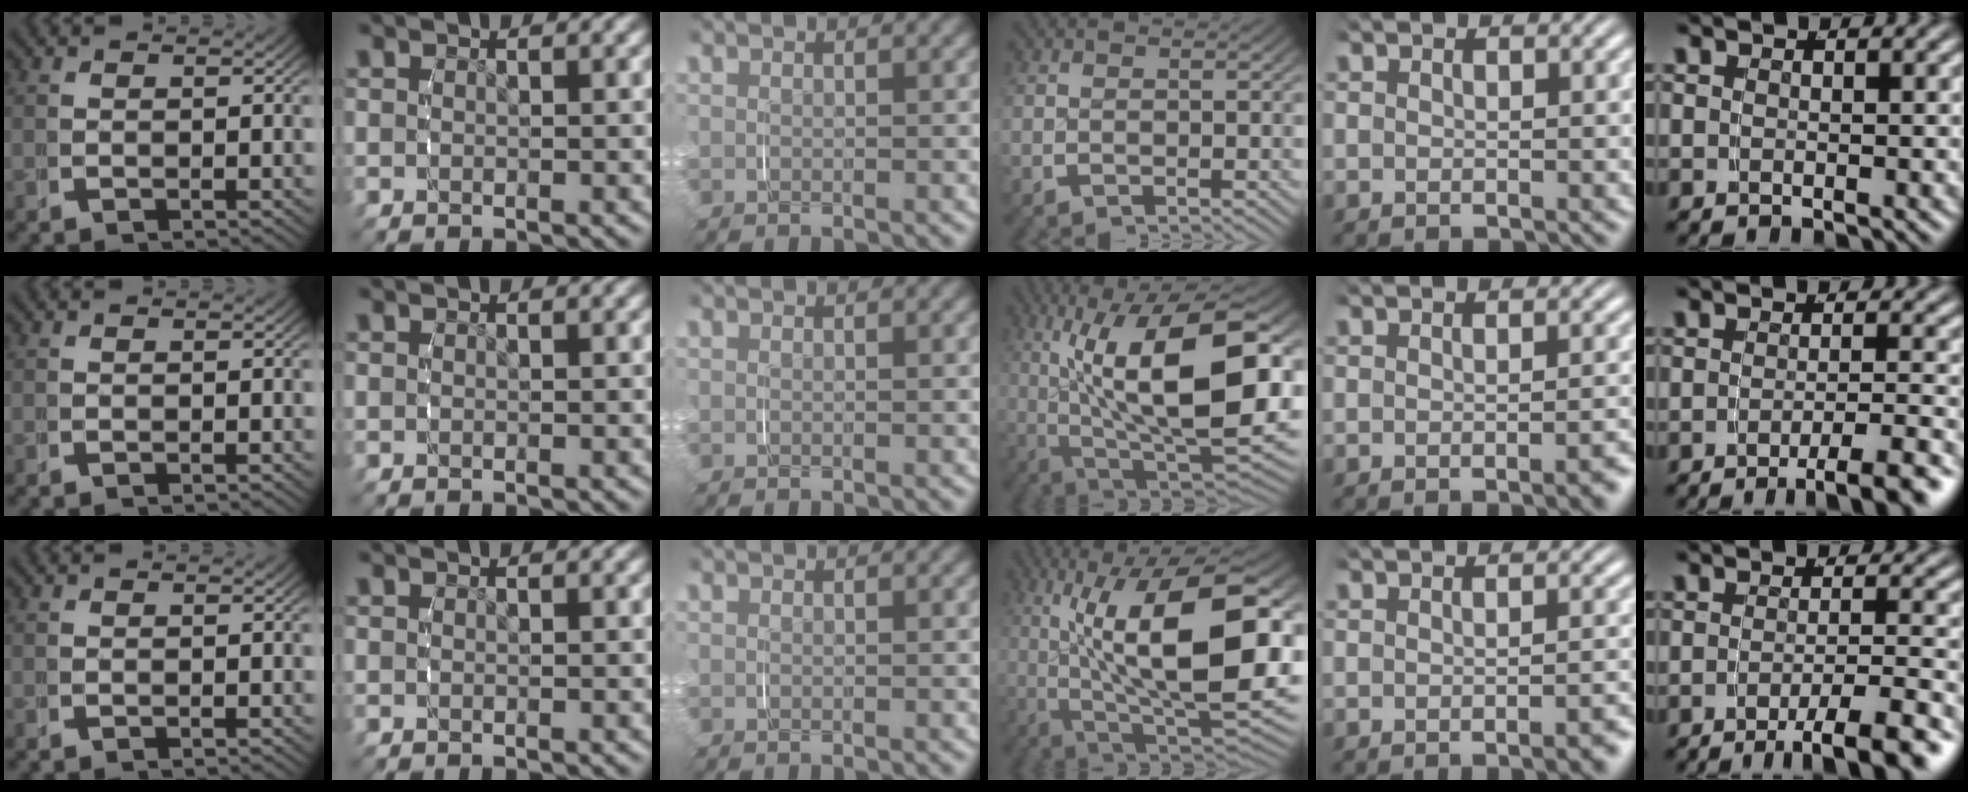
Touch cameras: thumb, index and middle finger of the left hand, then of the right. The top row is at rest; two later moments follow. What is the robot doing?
{"motion": "grasp_and_lifting", "object": "plastic wrap"}